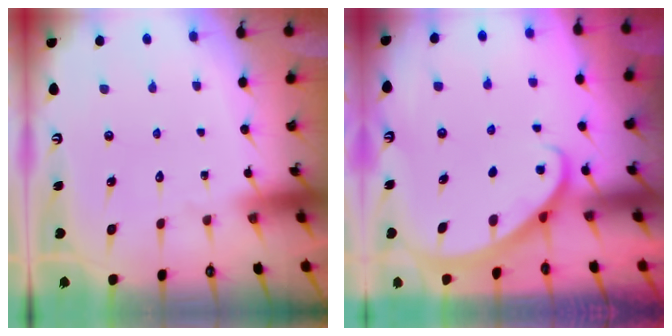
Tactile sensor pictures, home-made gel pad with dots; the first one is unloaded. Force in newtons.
{"total": 2.1, "press": 2.1, "slide": 0.2}